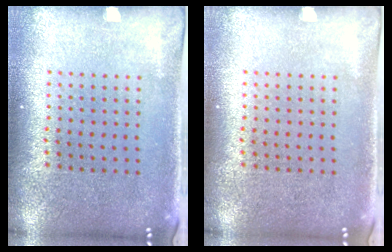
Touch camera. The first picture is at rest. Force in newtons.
{"total": 0.0}